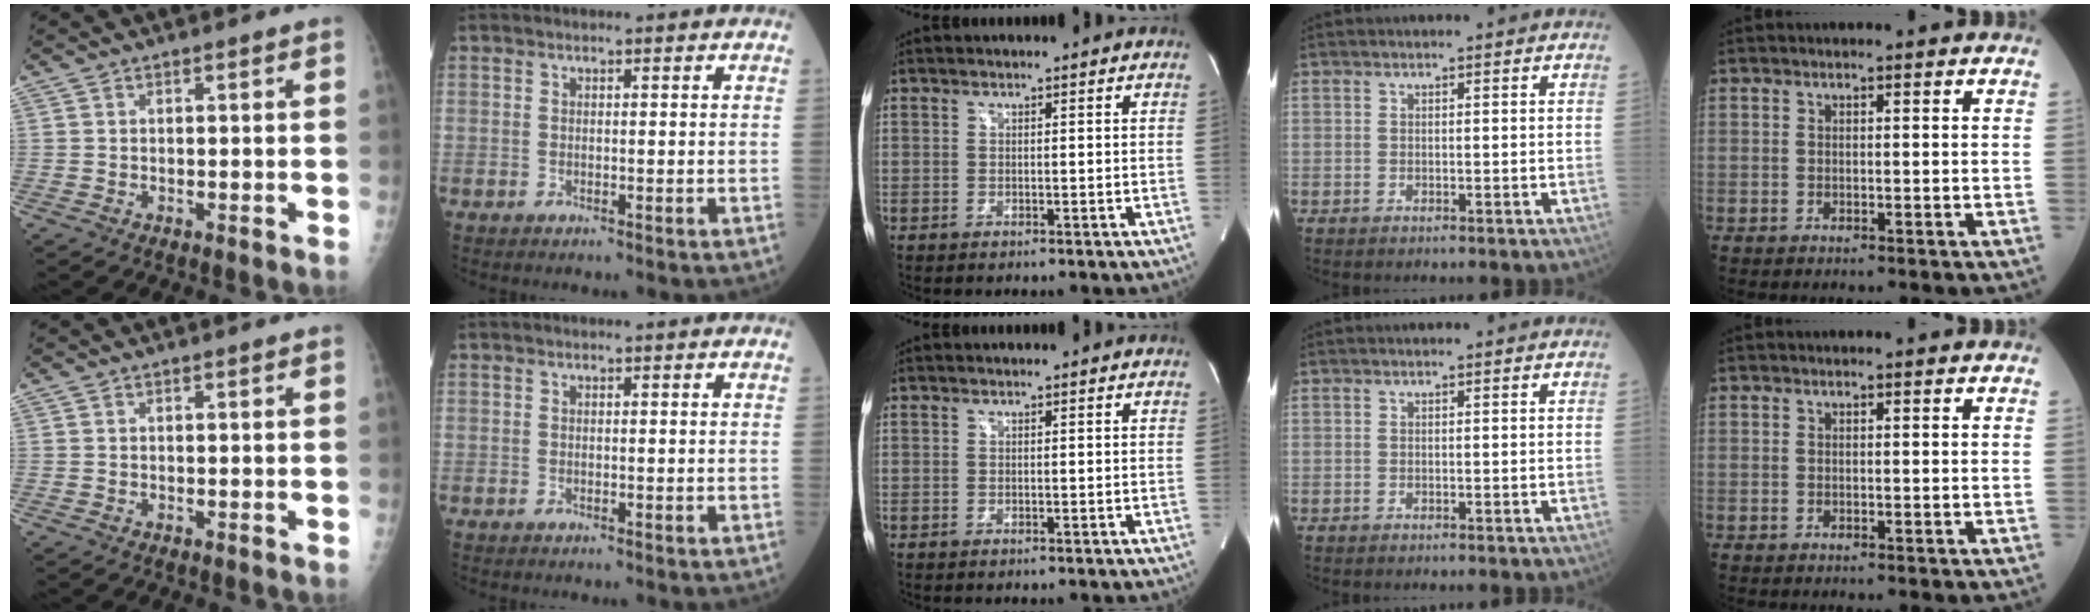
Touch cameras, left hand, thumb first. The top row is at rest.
{}